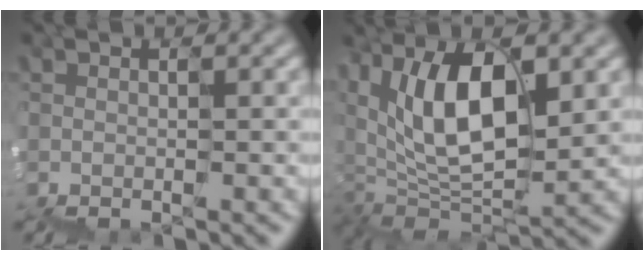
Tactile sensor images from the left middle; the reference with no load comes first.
{"total": 8.1, "force": [2.8, 5.1, 5.6], "torque": [-0.116, 0.004, 0.052]}